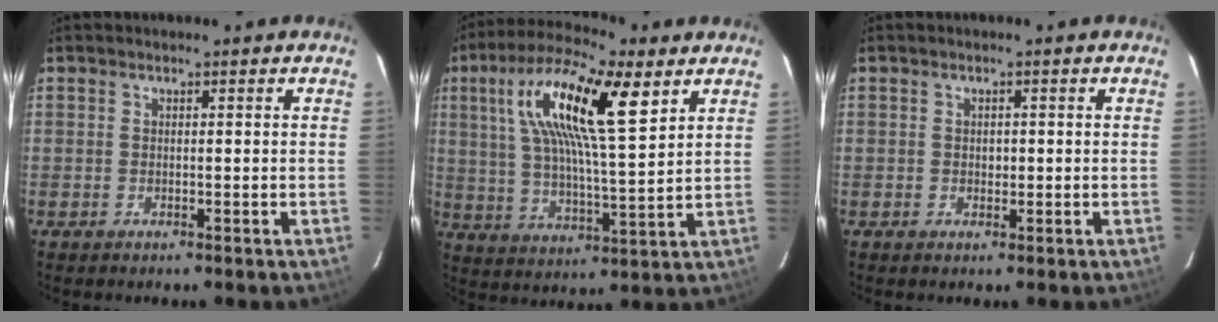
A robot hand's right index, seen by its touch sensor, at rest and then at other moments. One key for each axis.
{"total": 17.8, "fx": 7.9, "fy": 4.6, "fz": 15.3, "tx": -0.273, "ty": 0.024, "tz": 0.134}
{"total": 1.0, "fx": 0.0, "fy": 0.9, "fz": 0.4, "tx": -0.004, "ty": 0.001, "tz": 0.000}